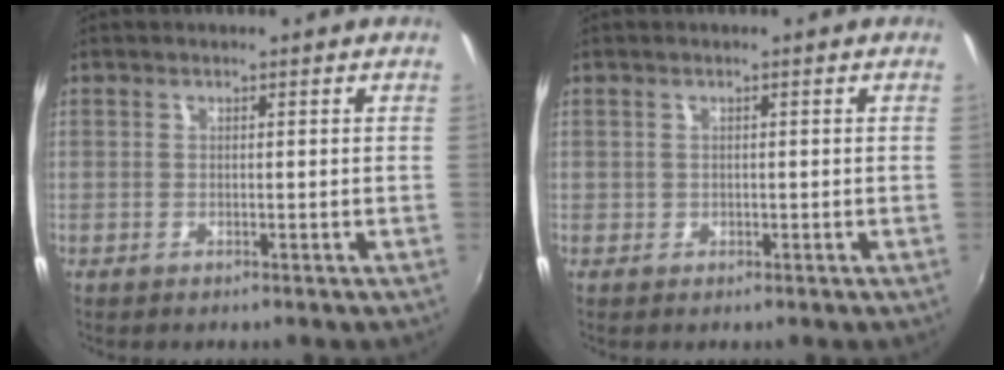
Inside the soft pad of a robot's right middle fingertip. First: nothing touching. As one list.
[{"total": 0.0}]